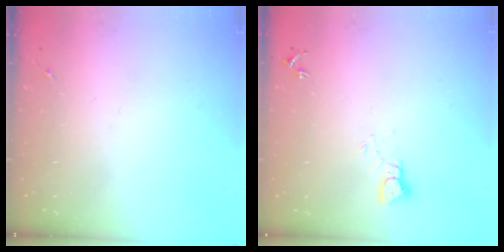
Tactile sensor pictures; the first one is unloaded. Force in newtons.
{"total": 2.6, "press": 2.6, "slide": 0.1}